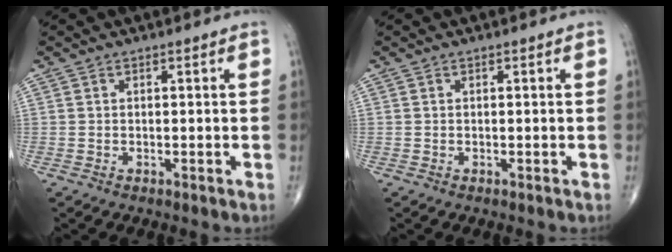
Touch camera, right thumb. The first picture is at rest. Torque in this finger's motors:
{"motor_torque": [0.04, 0.00, -0.13, 0.01, 0.00]}